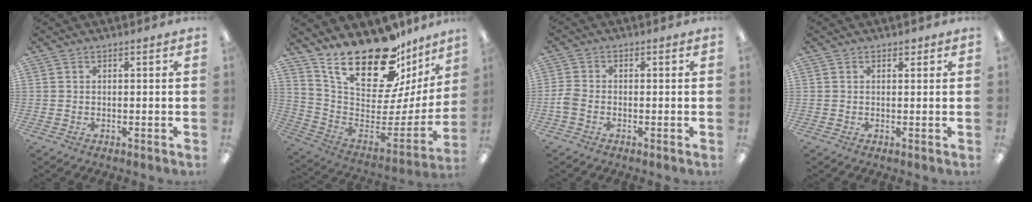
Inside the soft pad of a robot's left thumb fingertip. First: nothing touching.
{"total": 25.5, "force": [18.9, 9.7, 14.2], "torque": [-0.222, -0.140, 0.328]}
{"total": 3.0, "force": [-1.2, 1.8, 2.0], "torque": [-0.046, 0.003, -0.024]}
{"total": 1.0, "force": [0.7, 0.7, 0.4], "torque": [0.000, -0.001, 0.011]}